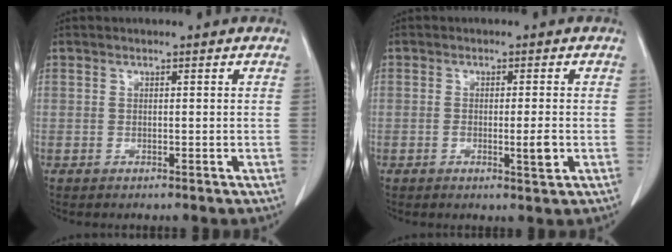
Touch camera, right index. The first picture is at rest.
{"total": 3.0, "force": [-0.6, 0.3, 2.9], "torque": [-0.043, -0.002, -0.006]}